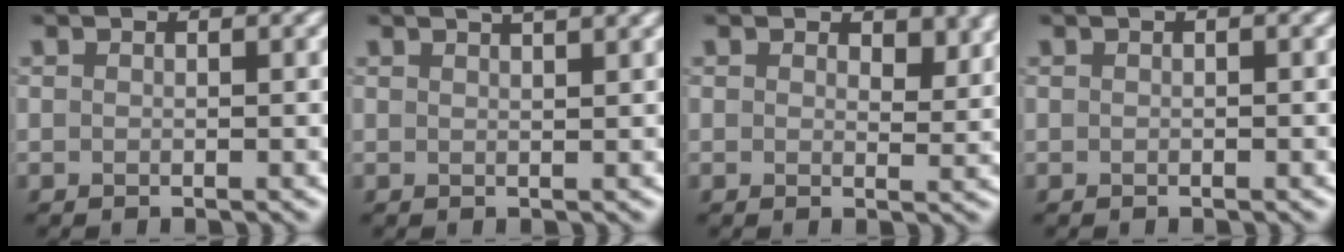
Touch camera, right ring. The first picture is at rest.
{"total": 3.0, "force": [2.0, 1.0, 1.9], "torque": [0.002, 0.013, 0.003]}
{"total": 2.1, "force": [1.3, 1.1, 1.3], "torque": [-0.020, -0.007, 0.019]}
{"total": 0.6, "force": [0.2, 0.1, 0.5], "torque": [-0.008, 0.005, 0.004]}